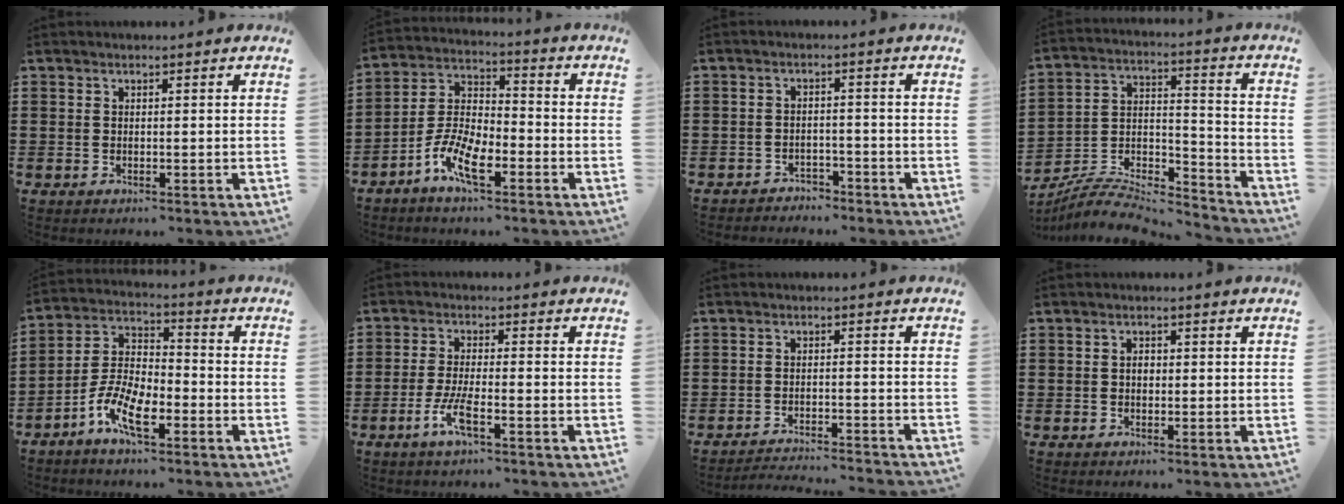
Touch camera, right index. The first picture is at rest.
{"total": 8.0, "force": [-4.6, 3.0, 5.8], "torque": [-0.150, -0.006, -0.094]}
{"total": 2.4, "force": [-2.3, 0.6, -0.1], "torque": [-0.007, 0.002, -0.052]}
{"total": 7.9, "force": [-7.4, 1.6, 2.3], "torque": [-0.037, 0.010, -0.146]}
{"total": 8.4, "force": [-4.8, 3.2, 6.0], "torque": [-0.154, -0.006, -0.098]}
{"total": 5.0, "force": [-2.8, 0.9, 4.1], "torque": [-0.092, -0.009, -0.055]}
{"total": 2.9, "force": [-2.9, -0.3, 0.2], "torque": [-0.009, -0.002, -0.062]}
{"total": 1.3, "force": [-0.1, 0.8, 1.1], "torque": [-0.022, 0.003, -0.003]}